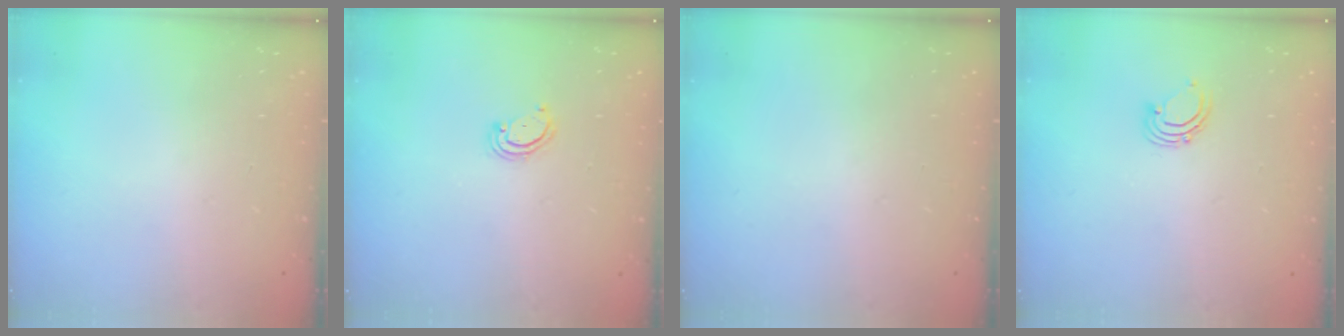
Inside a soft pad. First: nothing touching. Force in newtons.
{"total": 3.1, "press": 3.1, "slide": 0.4}
{"total": 0.0}
{"total": 2.9, "press": 2.9, "slide": 0.2}